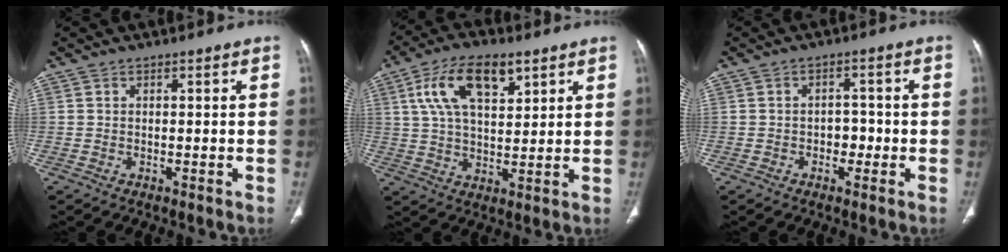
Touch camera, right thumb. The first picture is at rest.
{"total": 13.1, "force": [5.9, 6.3, 9.9], "torque": [-0.166, -0.005, 0.107]}
{"total": 3.1, "force": [-0.9, 2.3, 1.9], "torque": [-0.003, 0.011, -0.018]}